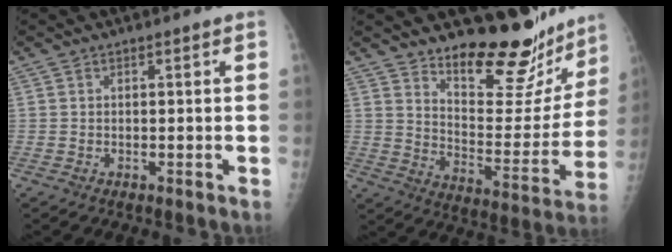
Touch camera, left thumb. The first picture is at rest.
{"total": 19.6, "force": [17.1, 6.0, 7.6], "torque": [-0.052, -0.144, 0.243]}